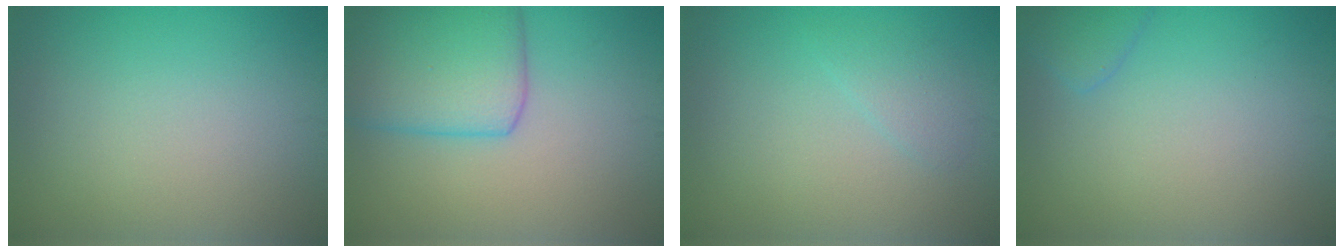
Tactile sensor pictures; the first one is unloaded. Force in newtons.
{"total": 6.6, "press": 6.6, "slide": 0.4}
{"total": 1.3, "press": 1.3, "slide": 0.1}
{"total": 1.9, "press": 1.9, "slide": 0.1}